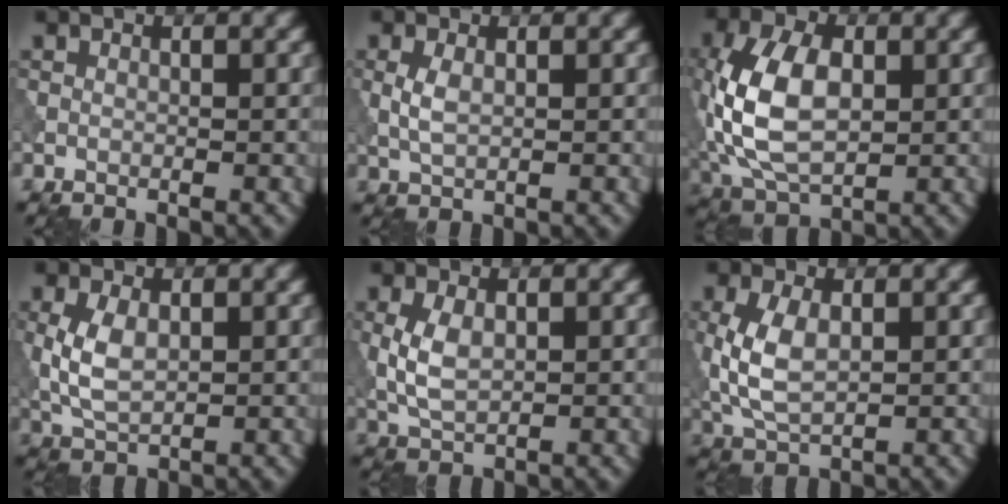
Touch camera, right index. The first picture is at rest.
{"total": 2.1, "force": [0.2, 1.1, 1.8], "torque": [-0.045, 0.000, 0.007]}
{"total": 9.7, "force": [0.2, 5.9, 7.7], "torque": [-0.178, 0.009, 0.000]}
{"total": 4.1, "force": [0.3, 2.3, 3.4], "torque": [-0.078, 0.003, 0.009]}
{"total": 3.7, "force": [0.2, 2.1, 3.0], "torque": [-0.070, 0.002, 0.009]}
{"total": 5.1, "force": [0.2, 2.8, 4.3], "torque": [-0.105, 0.001, 0.008]}